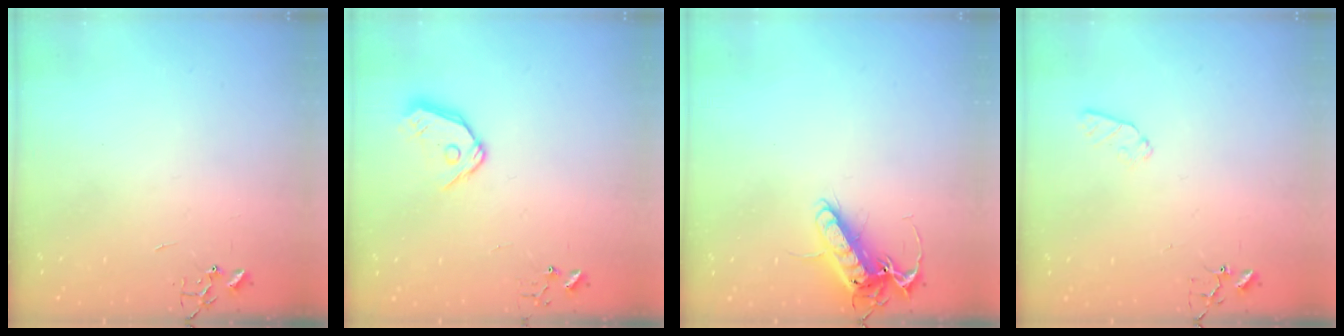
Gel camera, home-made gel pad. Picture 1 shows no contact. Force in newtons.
{"total": 9.4, "press": 9.4, "slide": 0.7}
{"total": 14.4, "press": 14.2, "slide": 2.2}
{"total": 5.3, "press": 5.2, "slide": 0.7}